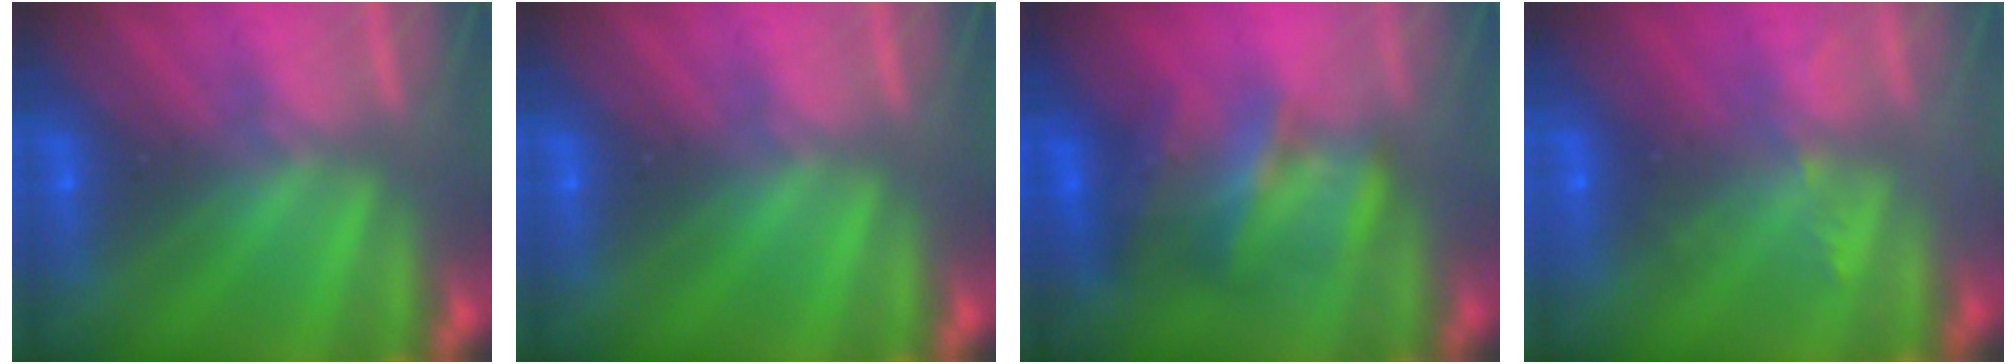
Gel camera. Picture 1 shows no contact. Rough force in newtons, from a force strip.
{"total": 0.0}
{"total": 4.6}
{"total": 2.3}